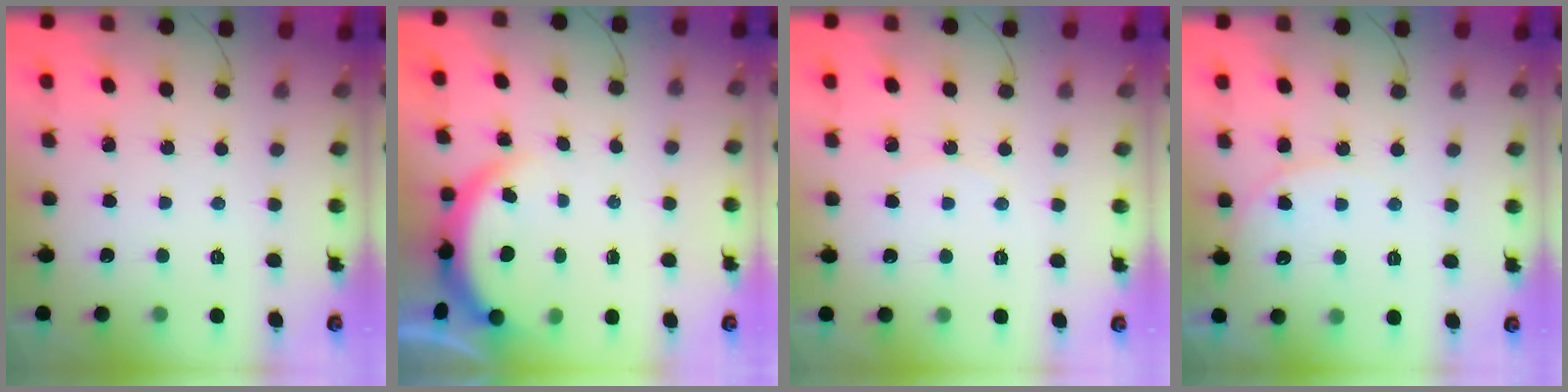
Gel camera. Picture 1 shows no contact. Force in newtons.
{"total": 3.6, "press": 3.5, "slide": 0.6}
{"total": 4.0, "press": 3.1, "slide": 2.4}
{"total": 8.0, "press": 8.0, "slide": 0.6}